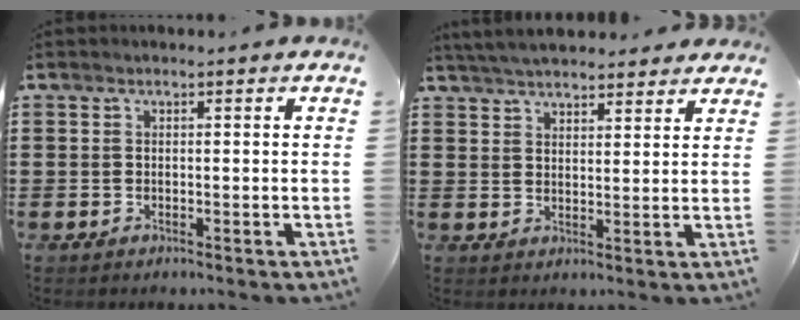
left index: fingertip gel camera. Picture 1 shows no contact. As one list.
[{"total": 4.6, "force": [4.5, 0.6, 1.0], "torque": [-0.033, -0.009, 0.083]}]